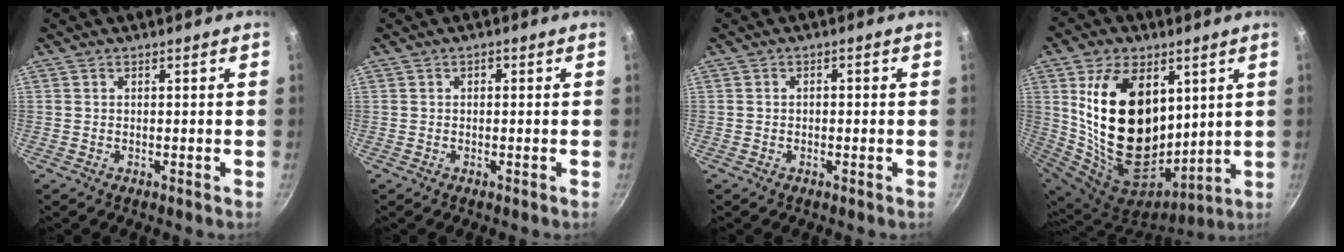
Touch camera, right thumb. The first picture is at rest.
{"total": 0.9, "force": [0.1, 0.6, 0.6], "torque": [-0.009, 0.009, 0.001]}
{"total": 1.1, "force": [-0.3, 0.8, 0.7], "torque": [-0.012, 0.007, -0.005]}
{"total": 25.7, "force": [7.3, 16.5, 18.3], "torque": [-0.306, -0.048, 0.143]}